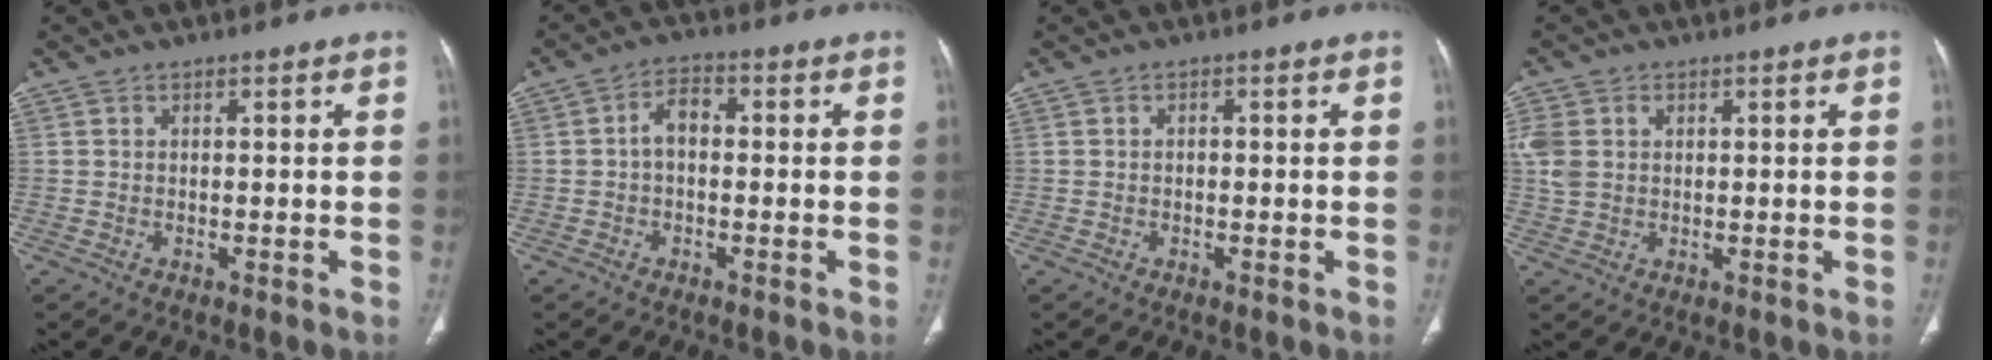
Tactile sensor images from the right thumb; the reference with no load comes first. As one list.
[{"total": 4.3, "force": [-0.2, 2.7, 3.4], "torque": [-0.051, 0.019, -0.012]}, {"total": 0.8, "force": [-0.1, 0.5, 0.6], "torque": [-0.008, 0.003, -0.002]}, {"total": 5.1, "force": [1.0, 3.9, 3.2], "torque": [-0.079, 0.011, 0.027]}]